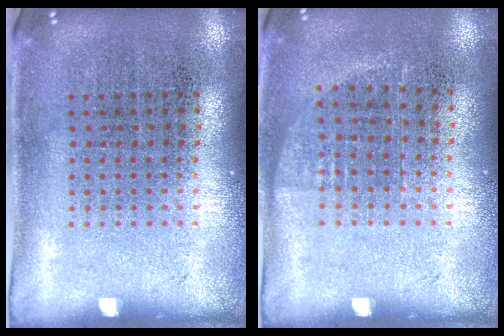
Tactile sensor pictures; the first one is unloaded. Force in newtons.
{"total": 0.7, "press": 0.6, "slide": 0.3}